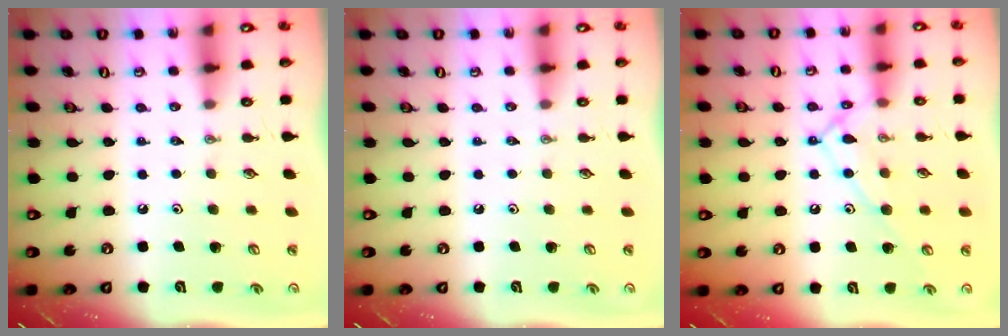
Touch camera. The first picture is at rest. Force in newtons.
{"total": 0.0}
{"total": 12.1, "press": 12.0, "slide": 0.9}